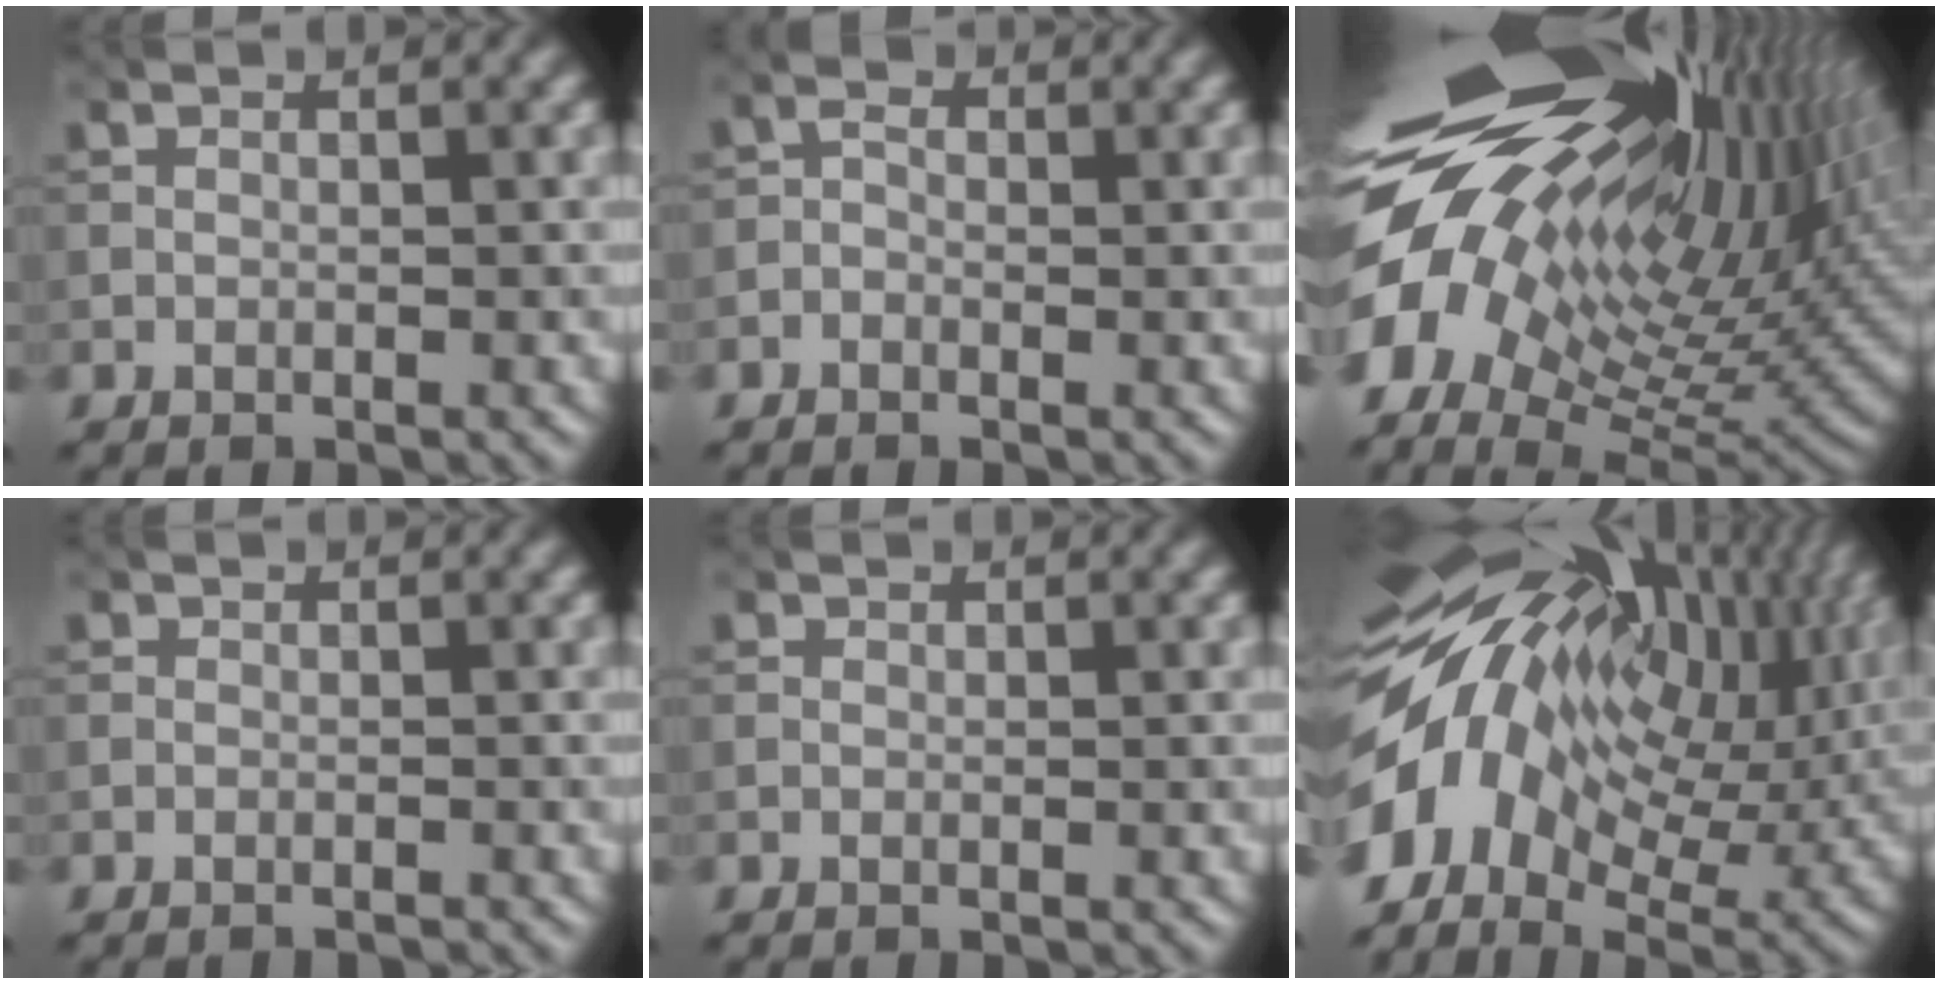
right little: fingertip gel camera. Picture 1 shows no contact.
{"total": 1.2, "force": [-0.9, 0.8, 0.2], "torque": [0.005, 0.000, -0.020]}
{"total": 20.8, "force": [6.2, 9.7, 17.3], "torque": [-0.287, 0.010, 0.114]}
{"total": 1.3, "force": [-1.3, 0.1, -0.2], "torque": [0.013, -0.007, -0.017]}
{"total": 0.7, "force": [-0.6, 0.0, -0.3], "torque": [0.011, -0.005, -0.005]}
{"total": 16.2, "force": [-0.6, 10.5, 12.3], "torque": [-0.253, -0.005, -0.008]}